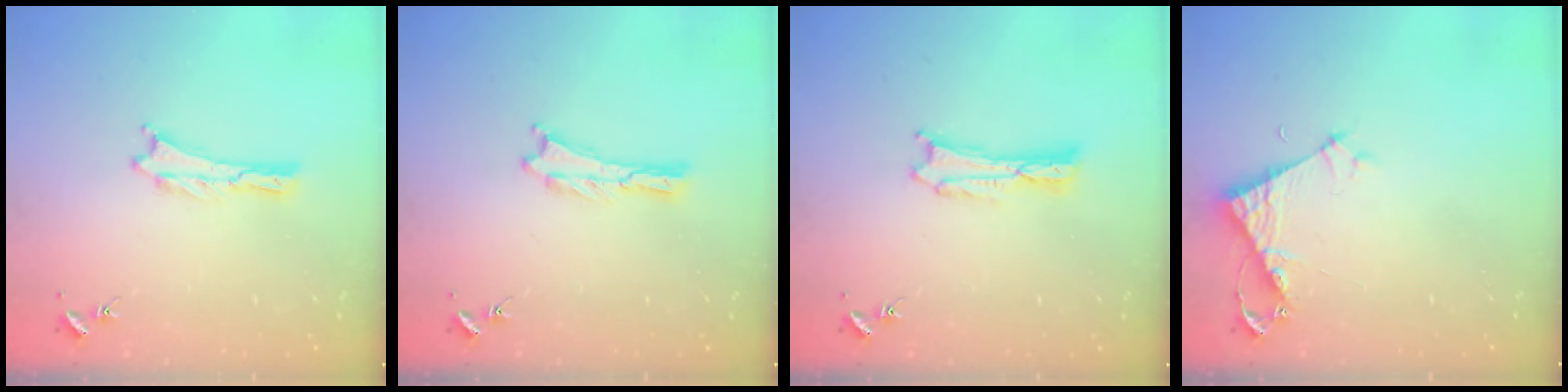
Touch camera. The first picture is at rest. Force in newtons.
{"total": 0.0}
{"total": 0.5, "press": 0.5, "slide": 0.2}
{"total": 4.9, "press": 4.9, "slide": 0.2}